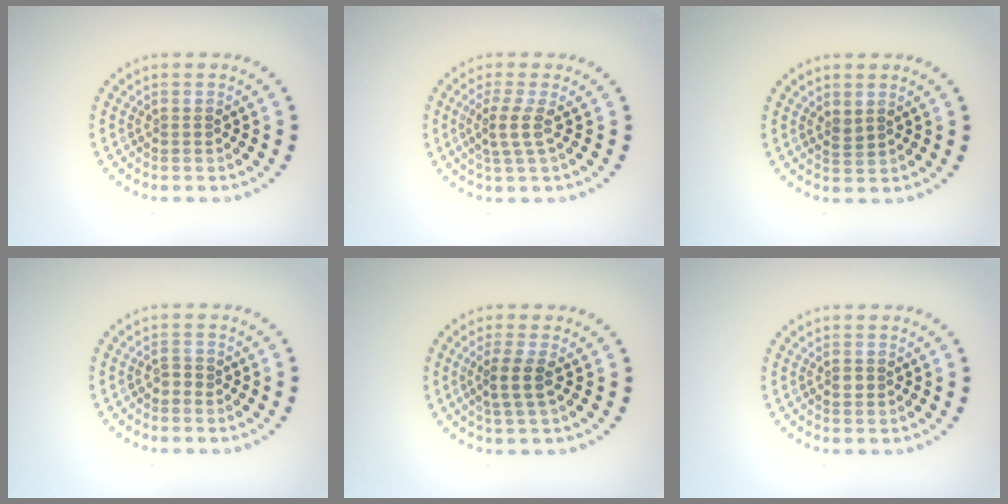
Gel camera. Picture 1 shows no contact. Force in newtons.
{"total": 2.1, "press": 1.6, "slide": 1.3}
{"total": 0.9, "press": 0.7, "slide": 0.5}
{"total": 0.9, "press": 0.8, "slide": 0.4}
{"total": 2.3, "press": 1.8, "slide": 1.3}
{"total": 1.0, "press": 1.0, "slide": 0.1}